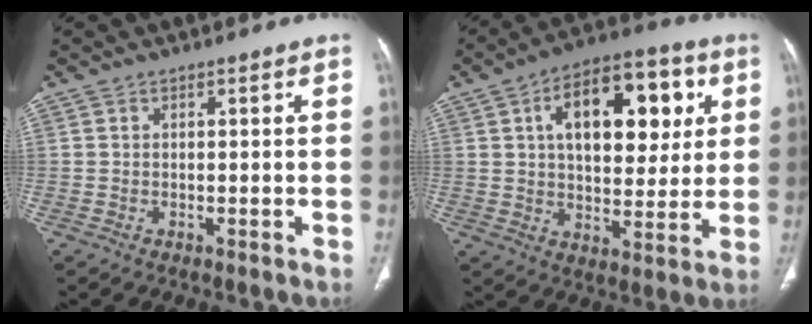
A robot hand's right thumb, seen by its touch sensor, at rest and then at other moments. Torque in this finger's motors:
{"motor_torque": [0.17, 4.84, 0.75, -0.52, 0.15]}